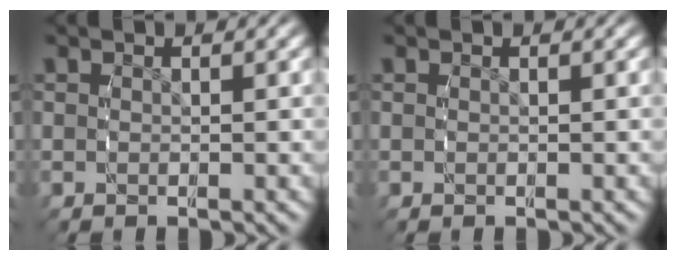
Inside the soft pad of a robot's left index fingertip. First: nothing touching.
{"total": 0.0}